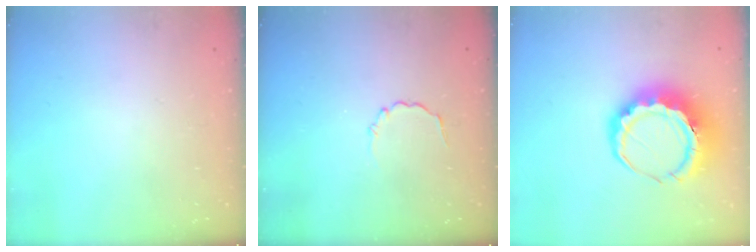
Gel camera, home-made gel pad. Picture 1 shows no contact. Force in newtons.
{"total": 2.1, "press": 1.9, "slide": 0.9}
{"total": 12.5, "press": 12.3, "slide": 2.2}